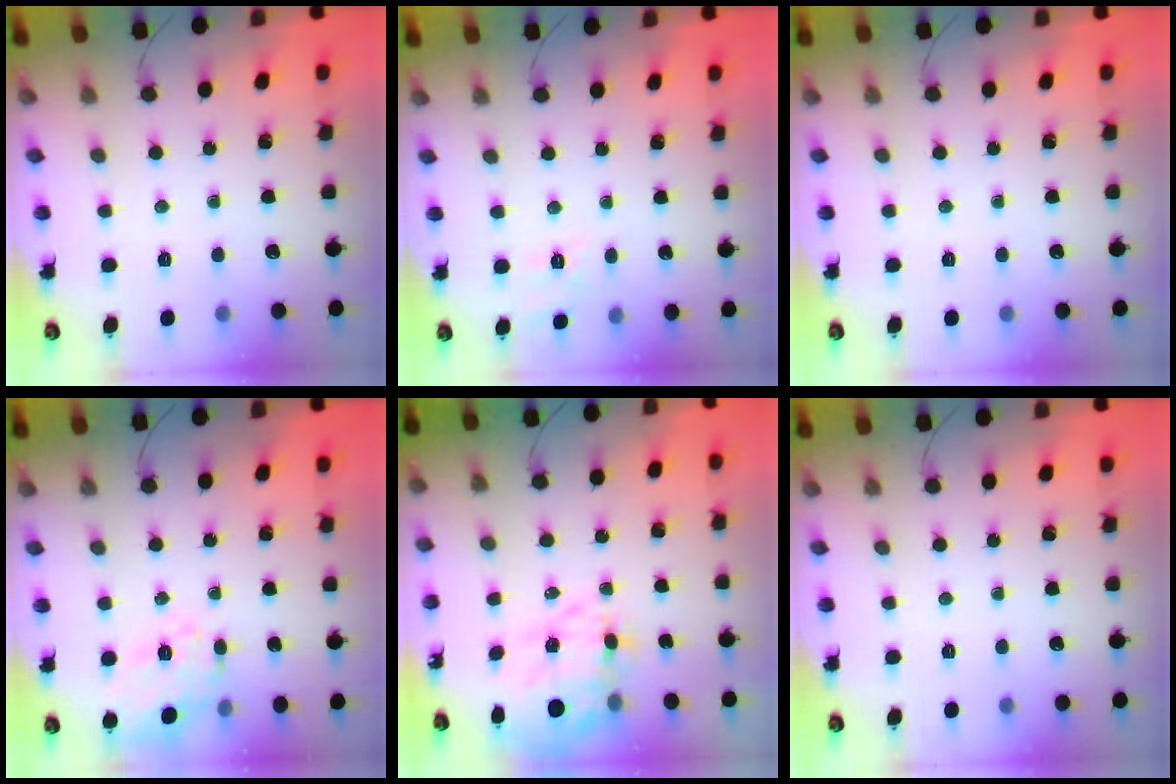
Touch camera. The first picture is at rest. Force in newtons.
{"total": 8.8, "press": 8.6, "slide": 1.8}
{"total": 0.0}
{"total": 9.6, "press": 9.6, "slide": 0.7}
{"total": 13.3, "press": 12.9, "slide": 3.2}
{"total": 0.0}